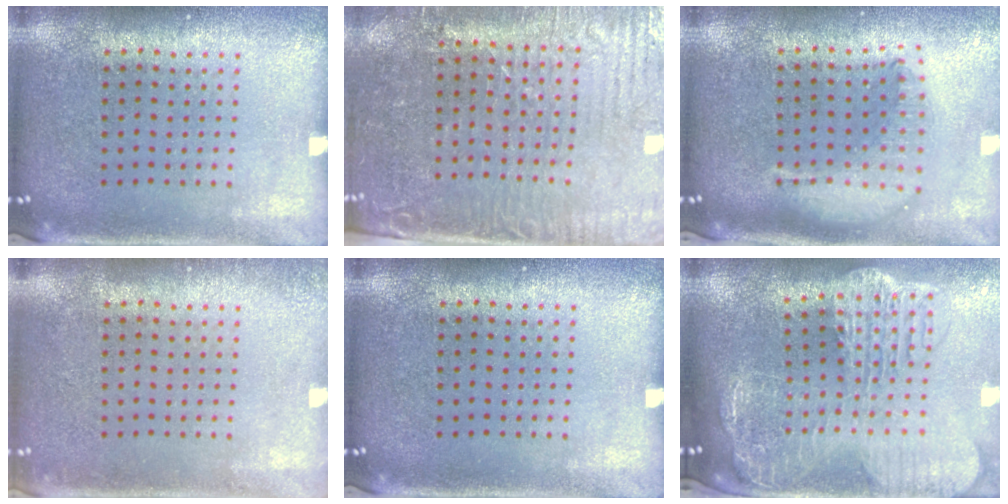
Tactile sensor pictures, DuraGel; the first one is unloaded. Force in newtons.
{"total": 3.6, "press": 3.3, "slide": 1.4}
{"total": 2.0, "press": 1.6, "slide": 1.2}
{"total": 1.1, "press": 1.0, "slide": 0.2}
{"total": 0.0}
{"total": 3.7, "press": 2.9, "slide": 2.2}